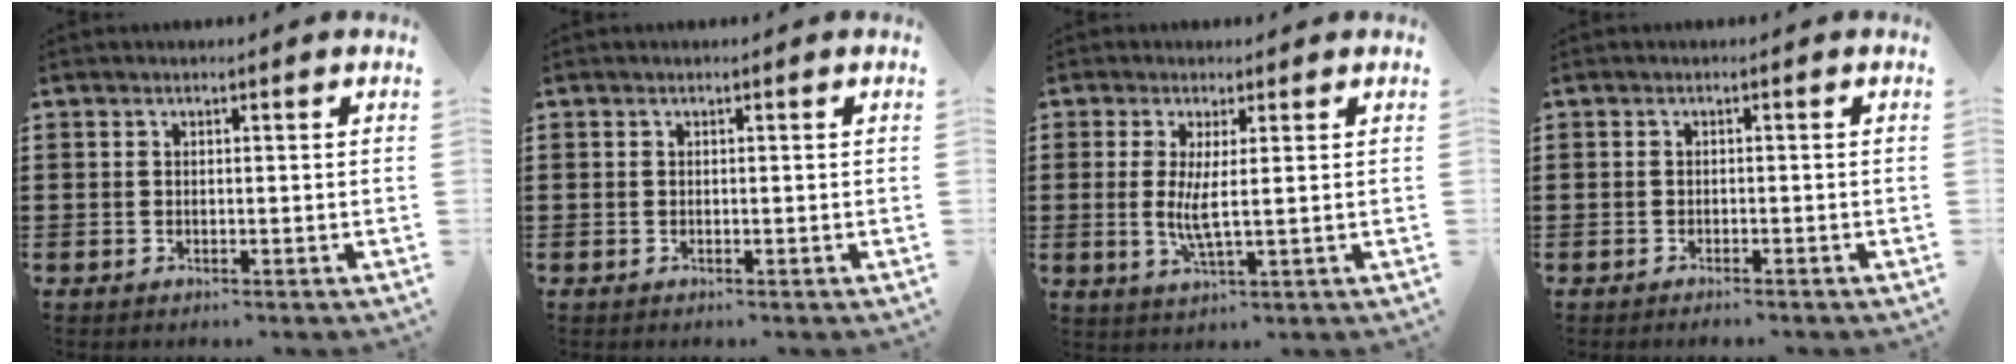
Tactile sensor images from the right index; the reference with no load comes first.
{"total": 0.0}
{"total": 4.1, "force": [0.4, 0.4, 4.1], "torque": [-0.083, -0.008, 0.004]}
{"total": 0.7, "force": [-0.7, 0.0, 0.1], "torque": [-0.004, -0.001, -0.015]}